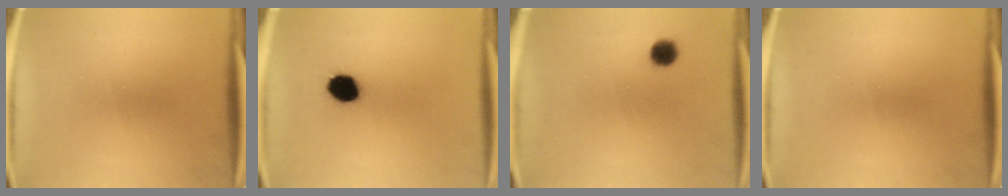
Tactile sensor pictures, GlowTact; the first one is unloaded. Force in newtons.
{"total": 7.2}
{"total": 3.1}
{"total": 0.0}